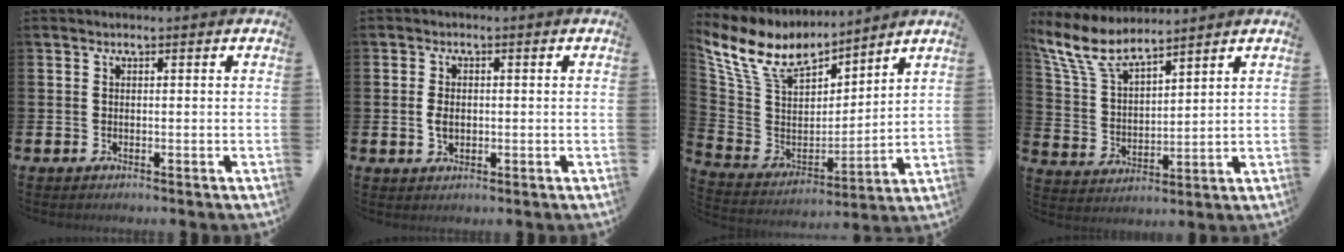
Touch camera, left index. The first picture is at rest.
{"total": 2.6, "force": [-0.1, 1.8, 1.9], "torque": [-0.030, 0.004, -0.004]}
{"total": 11.3, "force": [9.3, 5.0, 3.9], "torque": [-0.129, -0.054, 0.171]}
{"total": 7.8, "force": [7.1, 1.9, 2.9], "torque": [-0.087, -0.030, 0.128]}